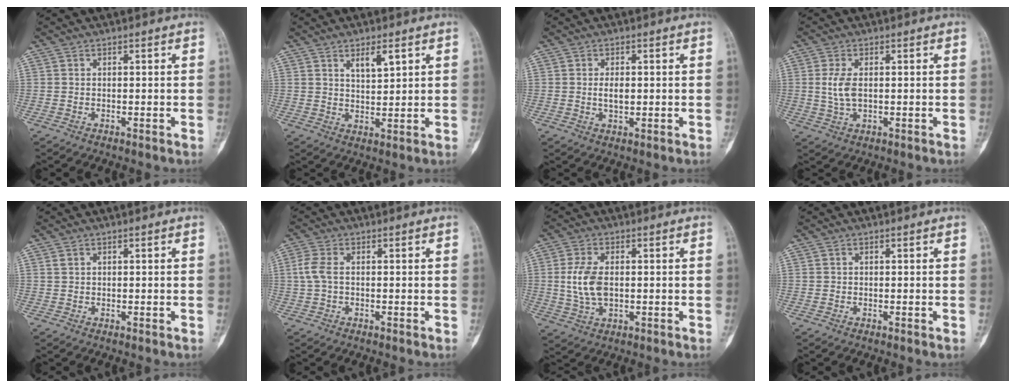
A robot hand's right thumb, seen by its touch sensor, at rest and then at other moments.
{"total": 4.4, "force": [2.4, 1.6, 3.3], "torque": [-0.048, -0.019, 0.042]}
{"total": 2.9, "force": [0.1, 1.6, 2.5], "torque": [-0.037, -0.001, 0.003]}
{"total": 4.6, "force": [0.3, 2.4, 3.9], "torque": [-0.082, -0.003, 0.007]}
{"total": 0.5, "force": [0.3, 0.3, 0.2], "torque": [-0.003, 0.005, 0.007]}
{"total": 3.3, "force": [0.0, 1.6, 2.8], "torque": [-0.076, 0.004, -0.005]}
{"total": 7.2, "force": [0.2, 4.1, 5.9], "torque": [-0.125, -0.001, 0.006]}
{"total": 0.0}